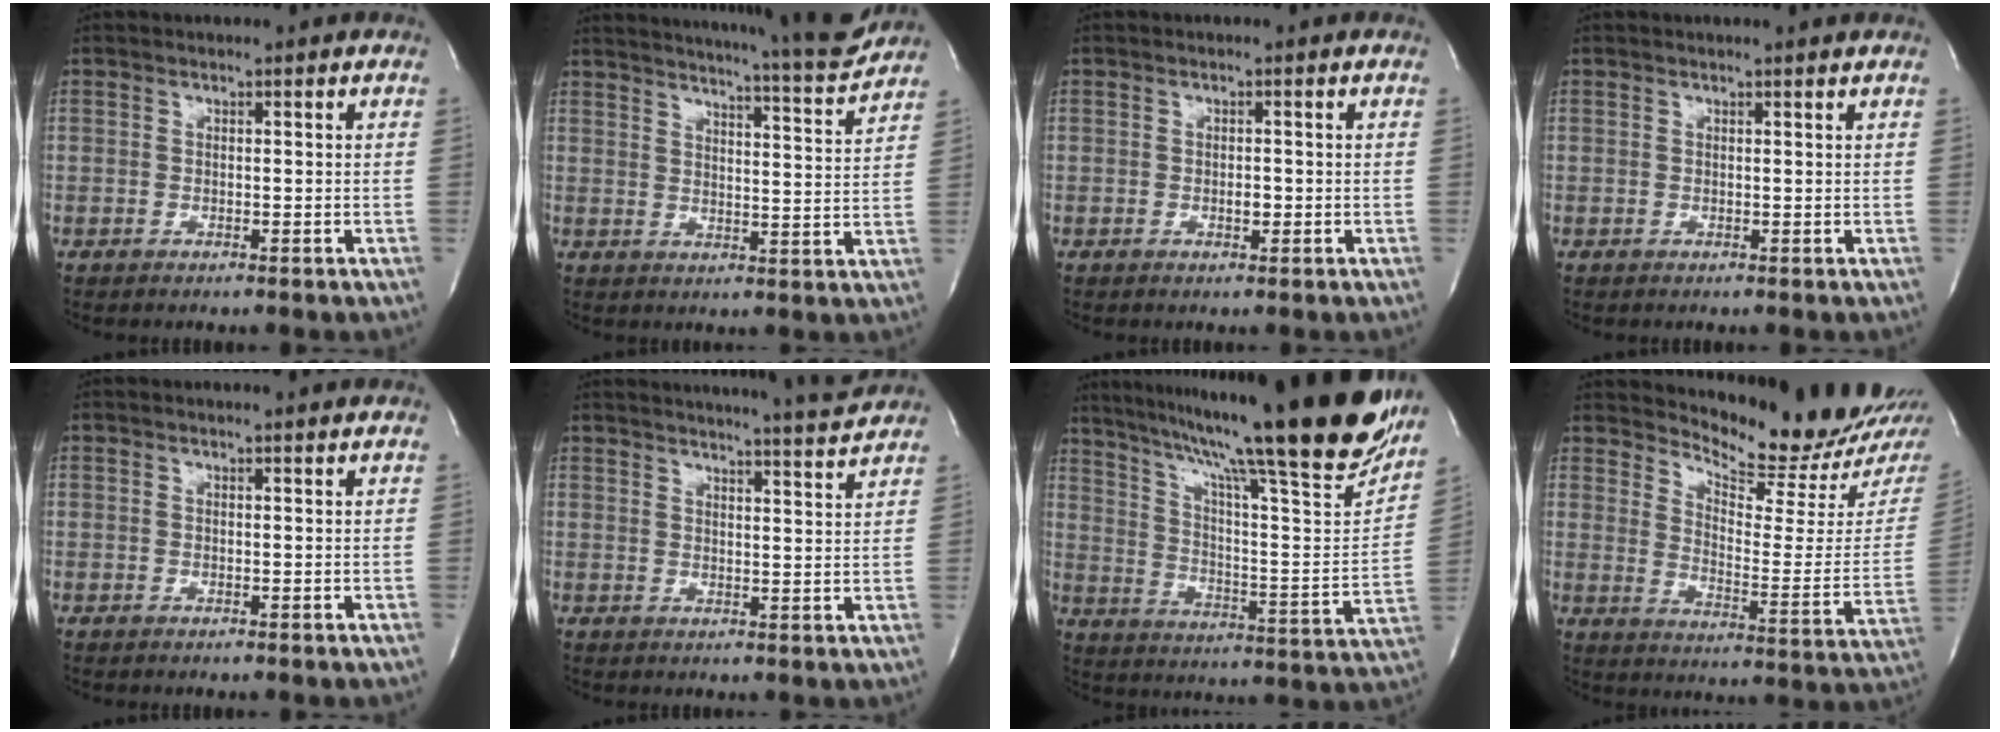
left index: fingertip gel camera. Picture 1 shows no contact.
{"total": 16.8, "force": [15.8, -0.4, 5.6], "torque": [-0.091, -0.054, 0.200]}
{"total": 1.1, "force": [-0.3, 0.5, 1.0], "torque": [-0.016, -0.001, -0.005]}
{"total": 1.1, "force": [1.0, -0.3, 0.4], "torque": [-0.016, -0.002, 0.015]}
{"total": 0.6, "force": [0.5, -0.1, 0.2], "torque": [-0.009, -0.003, 0.010]}
{"total": 11.3, "force": [10.9, -1.4, 2.7], "torque": [-0.047, -0.032, 0.135]}
{"total": 31.4, "force": [24.3, 1.7, 19.8], "torque": [-0.296, -0.055, 0.336]}
{"total": 13.7, "force": [13.4, -0.8, 3.0], "torque": [-0.052, -0.096, 0.182]}